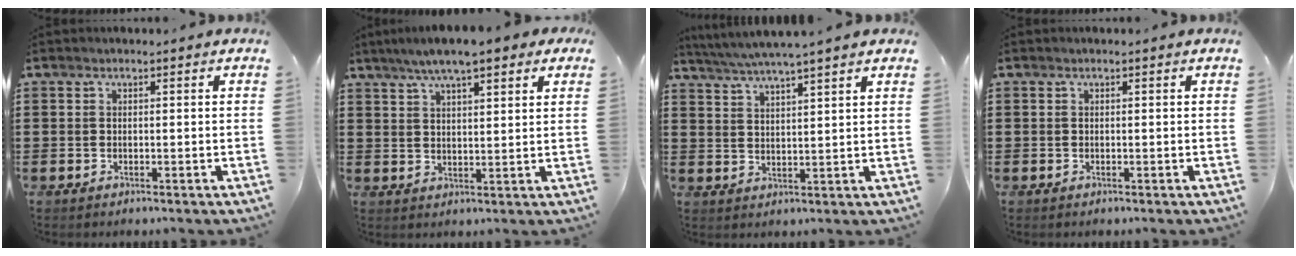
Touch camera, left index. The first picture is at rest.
{"total": 6.2, "force": [4.8, 1.0, 3.8], "torque": [-0.084, 0.001, 0.084]}
{"total": 4.2, "force": [3.8, -0.5, 1.6], "torque": [-0.043, -0.016, 0.067]}
{"total": 0.0}